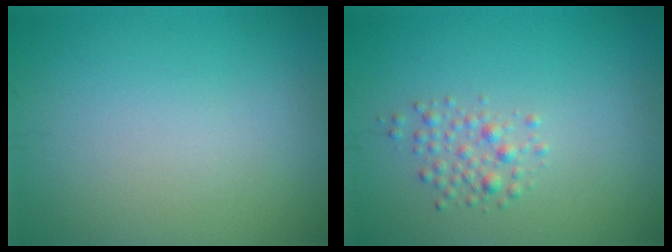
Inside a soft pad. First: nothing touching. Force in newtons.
{"total": 1.8, "press": 1.8, "slide": 0.1}